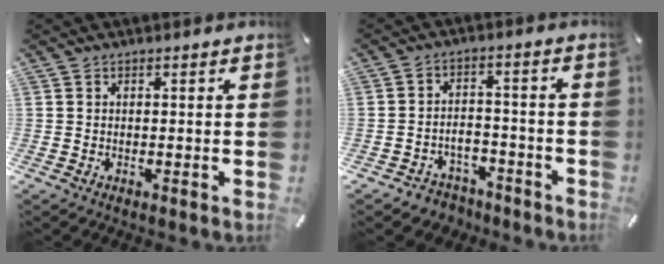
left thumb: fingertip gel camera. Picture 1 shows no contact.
{"total": 4.4, "force": [-2.9, 3.2, 0.9], "torque": [-0.013, 0.013, -0.054]}